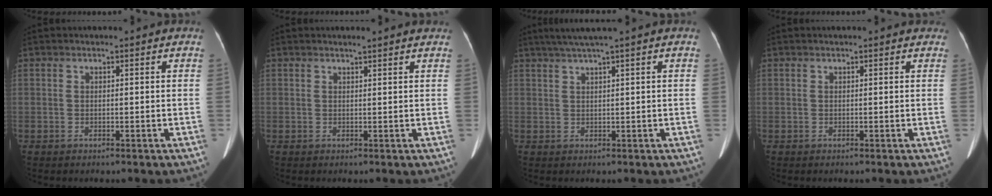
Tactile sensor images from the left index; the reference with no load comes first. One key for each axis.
{"total": 2.9, "fx": 2.6, "fy": 0.0, "fz": 1.2, "tx": -0.019, "ty": 0.013, "tz": 0.030}
{"total": 3.6, "fx": 2.5, "fy": -0.9, "fz": 2.4, "tx": -0.051, "ty": 0.010, "tz": 0.050}
{"total": 3.0, "fx": 2.5, "fy": 1.1, "fz": 1.2, "tx": -0.013, "ty": 0.025, "tz": 0.021}